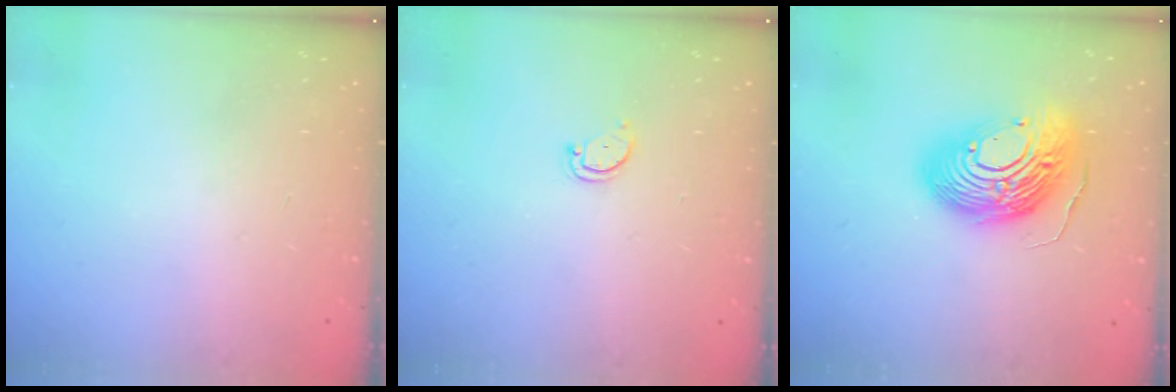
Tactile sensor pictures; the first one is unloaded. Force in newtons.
{"total": 2.3, "press": 2.3, "slide": 0.4}
{"total": 18.8, "press": 18.6, "slide": 2.8}